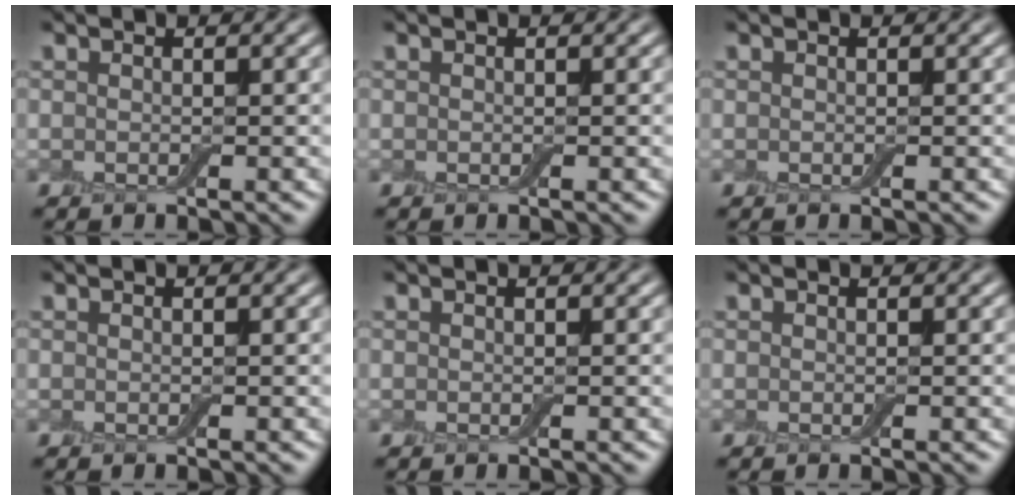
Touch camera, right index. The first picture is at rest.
{"total": 0.0}
{"total": 0.0}
{"total": 0.0}
{"total": 0.0}
{"total": 0.0}